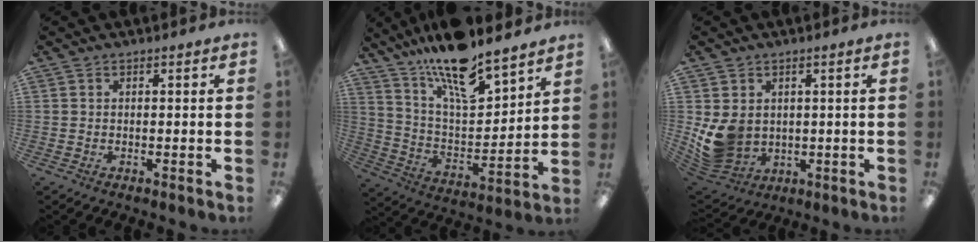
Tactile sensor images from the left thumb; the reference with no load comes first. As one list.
[{"total": 16.0, "force": [13.7, 3.5, 7.4], "torque": [-0.145, -0.092, 0.238]}, {"total": 9.4, "force": [1.1, 8.0, 4.8], "torque": [-0.111, -0.009, 0.029]}]